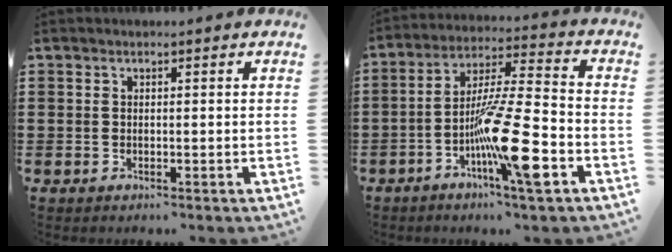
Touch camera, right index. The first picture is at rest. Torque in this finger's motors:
{"motor_torque": [2.14, 0.00, 1.05, 0.21]}